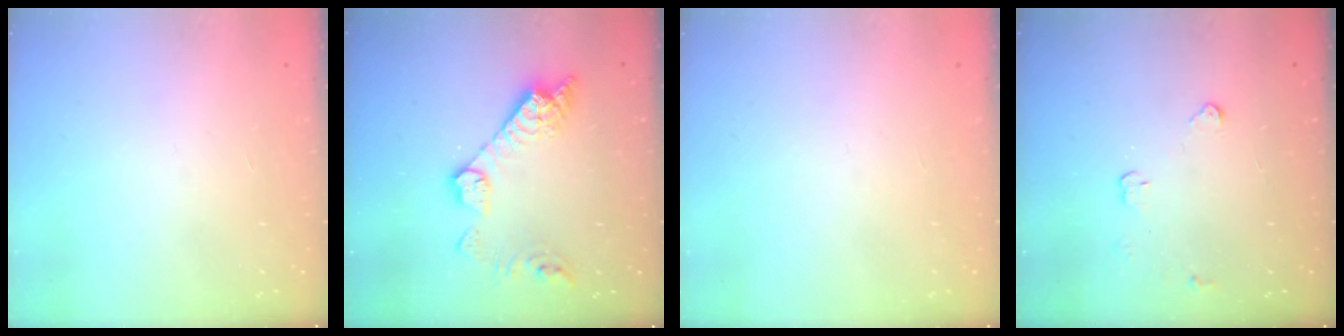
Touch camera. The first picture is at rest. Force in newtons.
{"total": 13.3, "press": 13.3, "slide": 1.0}
{"total": 0.0}
{"total": 2.9, "press": 2.9, "slide": 0.4}